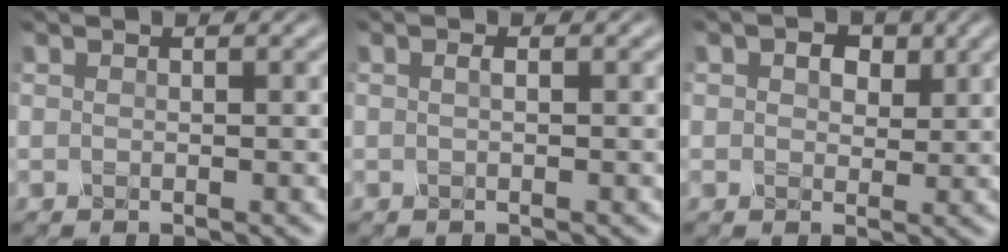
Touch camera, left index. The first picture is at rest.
{"total": 0.5, "force": [-0.2, 0.1, 0.5], "torque": [-0.011, 0.002, -0.005]}
{"total": 3.6, "force": [1.5, 2.5, 2.0], "torque": [-0.041, 0.001, 0.011]}